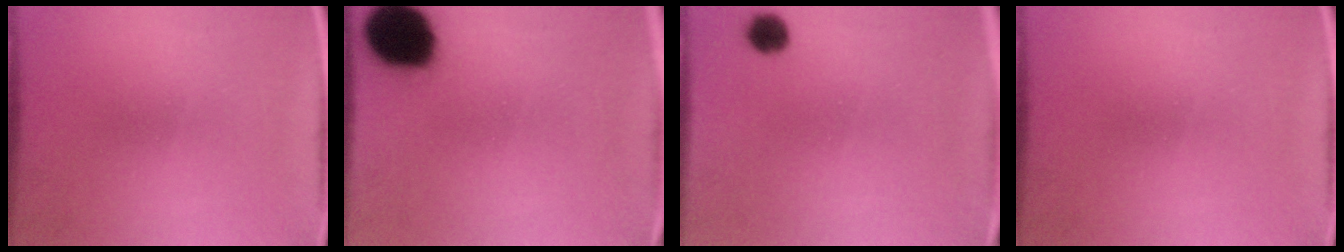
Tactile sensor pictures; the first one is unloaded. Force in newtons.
{"total": 18.4}
{"total": 3.5}
{"total": 0.0}